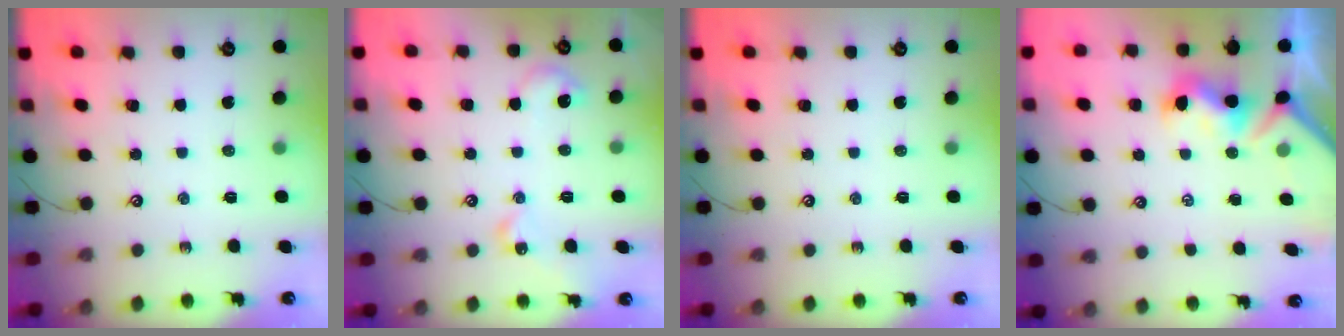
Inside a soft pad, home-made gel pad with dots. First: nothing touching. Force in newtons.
{"total": 5.9, "press": 5.9, "slide": 0.7}
{"total": 0.0}
{"total": 3.2, "press": 3.1, "slide": 0.8}